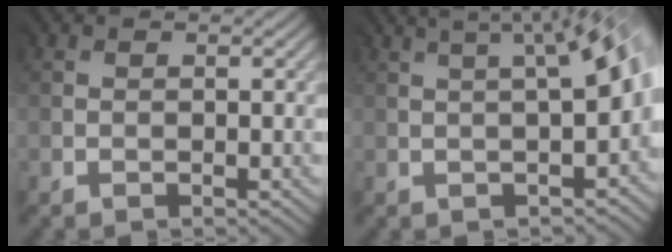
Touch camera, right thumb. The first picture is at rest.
{"total": 7.0, "force": [0.6, 0.9, 6.9], "torque": [-0.050, 0.034, -0.001]}